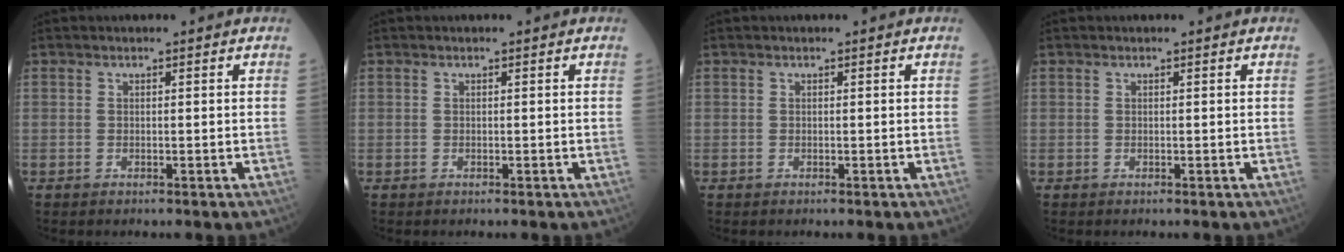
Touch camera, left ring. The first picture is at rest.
{"total": 0.0}
{"total": 0.0}
{"total": 0.0}